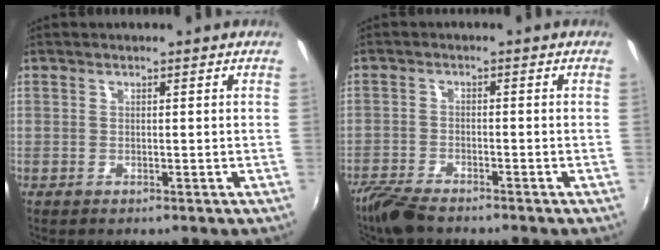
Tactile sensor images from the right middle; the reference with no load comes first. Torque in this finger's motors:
{"motor_torque": [0.71, -0.70, 0.22, 0.14]}